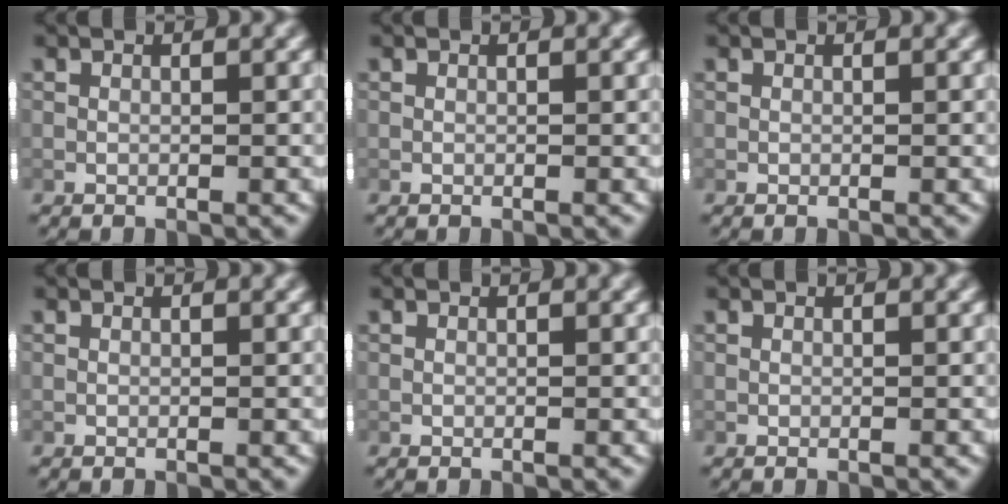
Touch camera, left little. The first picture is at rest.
{"total": 0.0}
{"total": 0.0}
{"total": 0.0}
{"total": 0.0}
{"total": 0.0}